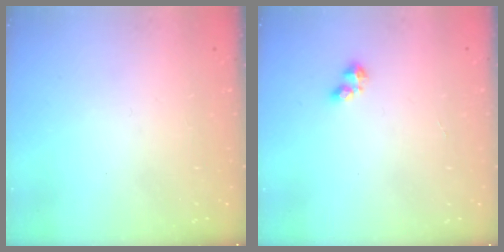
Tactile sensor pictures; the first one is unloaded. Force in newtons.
{"total": 2.6, "press": 2.5, "slide": 0.5}